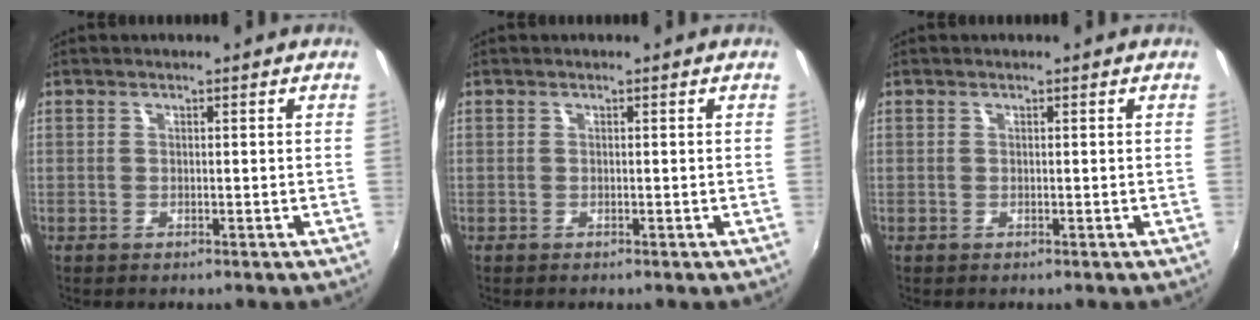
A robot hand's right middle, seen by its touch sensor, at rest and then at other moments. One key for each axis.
{"total": 0.0}
{"total": 0.0}